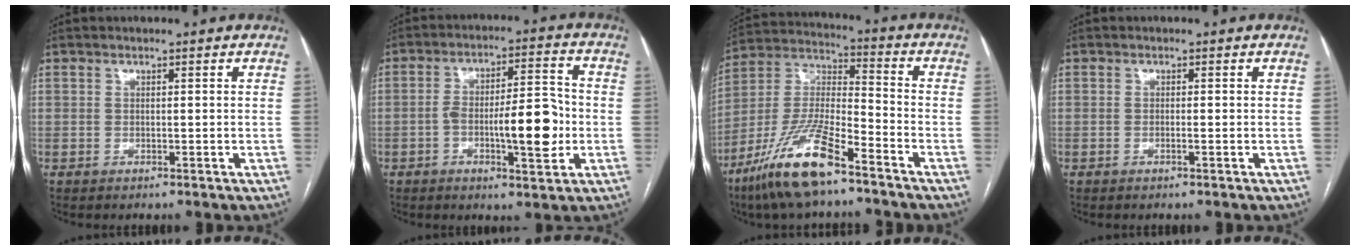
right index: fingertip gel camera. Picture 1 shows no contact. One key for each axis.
{"total": 11.0, "fx": -2.5, "fy": 2.8, "fz": 10.4, "tx": -0.165, "ty": 0.018, "tz": -0.034}
{"total": 15.1, "fx": -10.0, "fy": 2.8, "fz": 10.9, "tx": -0.229, "ty": -0.013, "tz": -0.189}
{"total": 0.7, "fx": -0.3, "fy": -0.1, "fz": 0.6, "tx": -0.012, "ty": 0.001, "tz": -0.005}